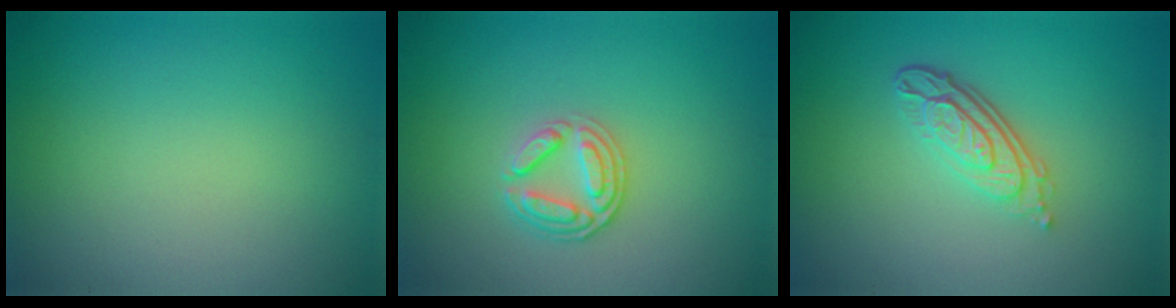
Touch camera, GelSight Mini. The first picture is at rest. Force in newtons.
{"total": 2.7, "press": 2.5, "slide": 1.0}
{"total": 4.1, "press": 2.9, "slide": 3.0}